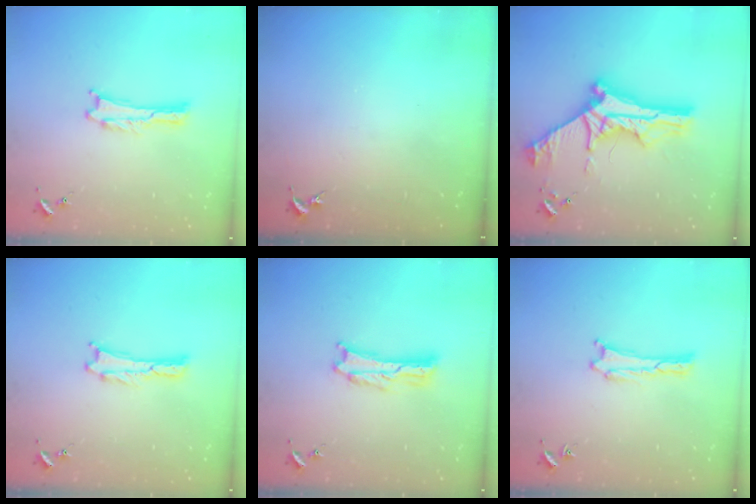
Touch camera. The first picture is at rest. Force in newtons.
{"total": 0.0}
{"total": 10.9, "press": 10.9, "slide": 1.1}
{"total": 0.0}
{"total": 1.7, "press": 1.7, "slide": 0.3}
{"total": 0.0}